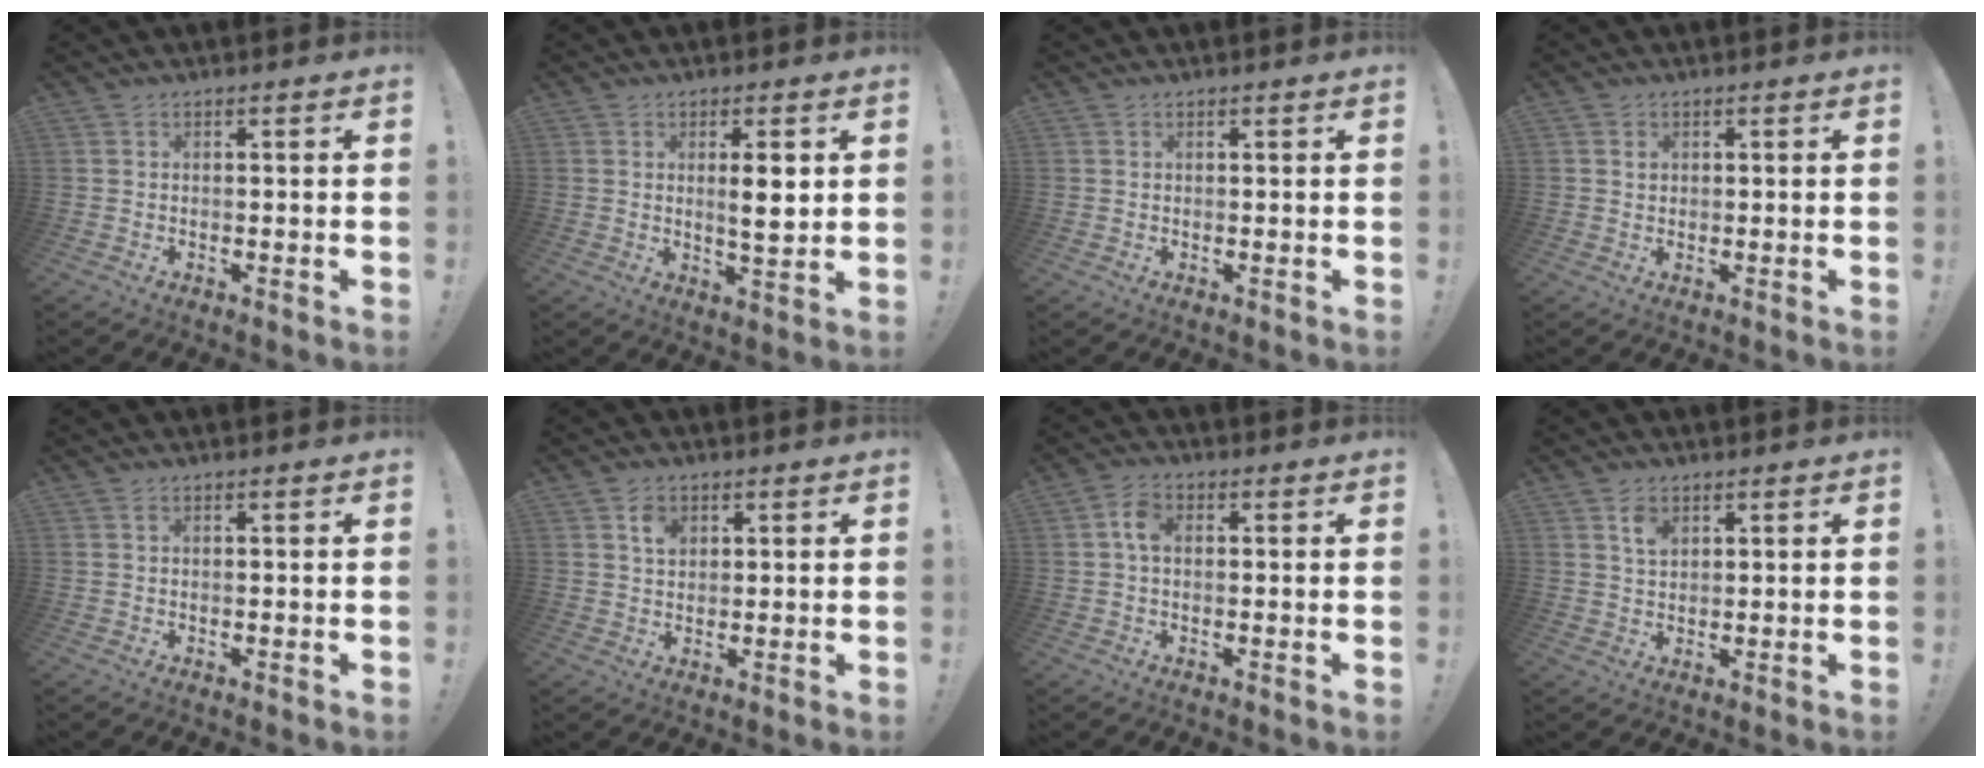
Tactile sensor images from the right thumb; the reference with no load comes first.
{"total": 6.0, "force": [1.2, 1.1, 5.8], "torque": [-0.083, -0.014, 0.012]}
{"total": 1.2, "force": [0.6, 1.1, -0.1], "torque": [0.006, -0.006, 0.009]}
{"total": 1.2, "force": [0.5, 1.0, 0.3], "torque": [-0.003, 0.001, 0.008]}
{"total": 0.0}
{"total": 3.6, "force": [1.6, 2.6, 1.8], "torque": [-0.015, -0.006, 0.026]}
{"total": 4.4, "force": [0.4, 2.9, 3.3], "torque": [-0.059, 0.012, 0.008]}
{"total": 3.6, "force": [2.0, 2.2, 2.1], "torque": [-0.027, -0.009, 0.034]}